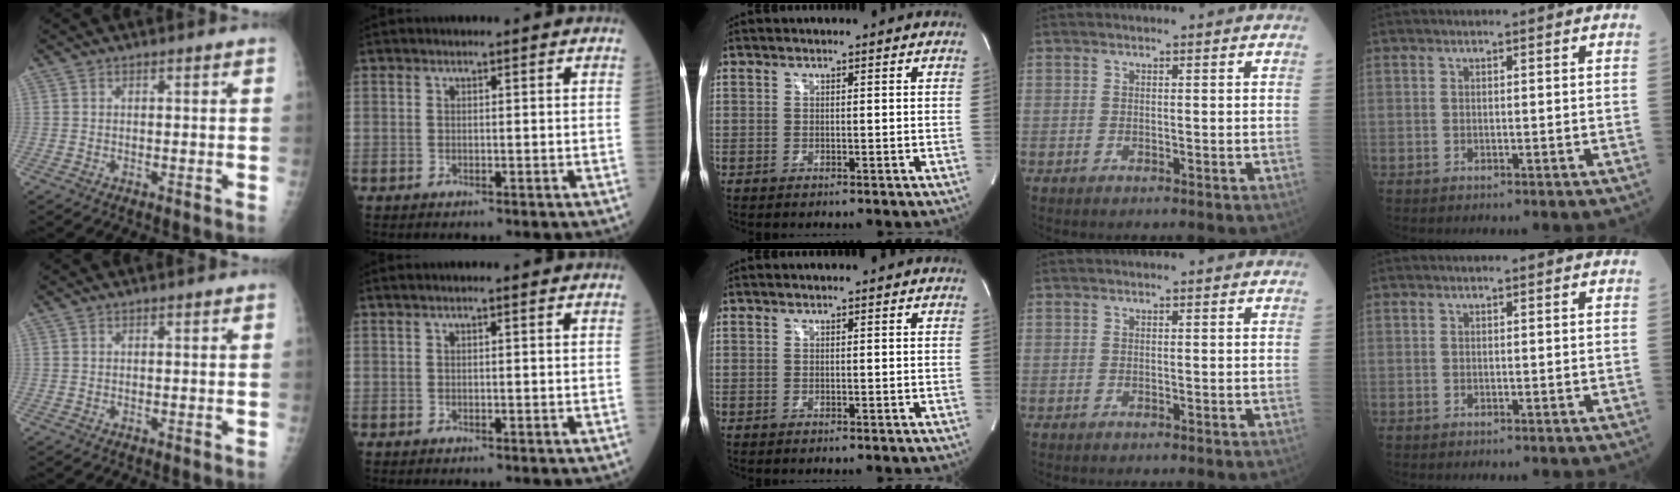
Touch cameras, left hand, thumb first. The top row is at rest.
{"index": {"total": 0.8, "force": [0.4, -0.1, 0.6], "torque": [-0.017, 0.012, 0.008]}}